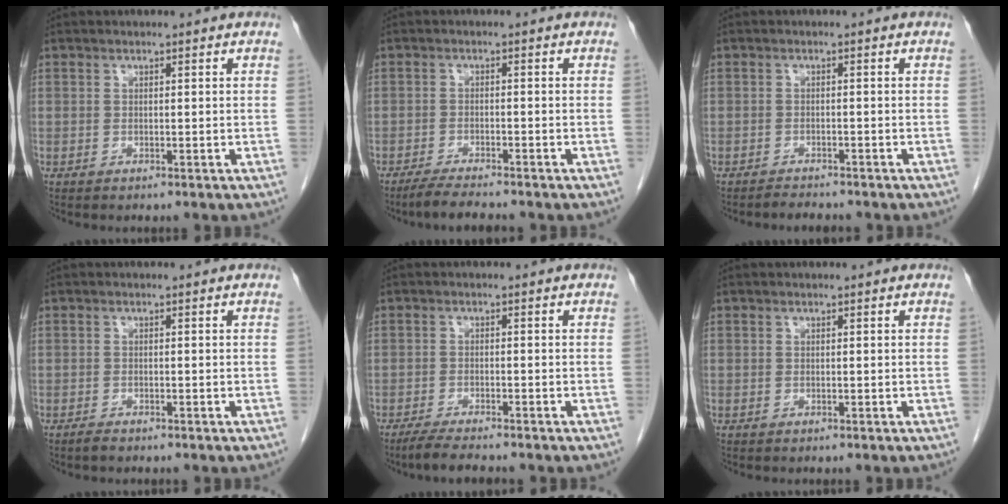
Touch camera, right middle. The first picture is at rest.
{"total": 4.4, "force": [-3.9, 0.2, 2.1], "torque": [-0.039, -0.014, -0.068]}
{"total": 2.0, "force": [-1.9, 0.3, 0.3], "torque": [-0.011, -0.007, -0.028]}
{"total": 1.0, "force": [-0.9, 0.2, 0.4], "torque": [-0.012, -0.001, -0.014]}
{"total": 4.5, "force": [-3.9, 0.3, 2.4], "torque": [-0.045, -0.013, -0.066]}
{"total": 0.0}